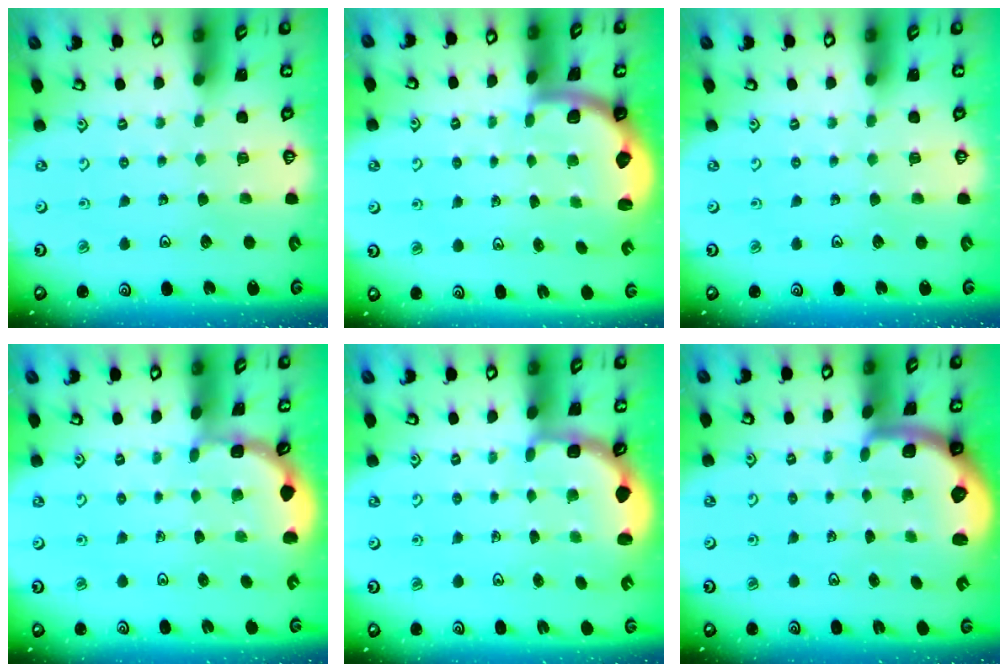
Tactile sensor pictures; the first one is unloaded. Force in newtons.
{"total": 1.8, "press": 1.8, "slide": 0.5}
{"total": 0.0}
{"total": 2.0, "press": 2.0, "slide": 0.1}
{"total": 2.8, "press": 2.2, "slide": 1.7}
{"total": 1.7, "press": 1.6, "slide": 0.4}